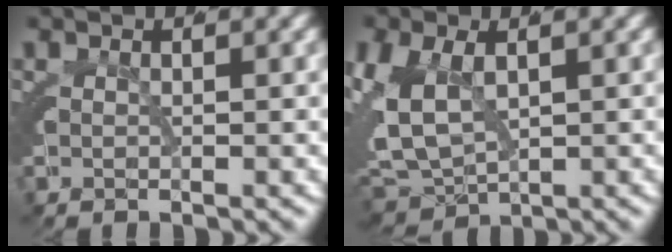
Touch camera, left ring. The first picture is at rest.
{"total": 9.4, "force": [-1.5, 8.1, 4.6], "torque": [-0.115, -0.030, -0.020]}